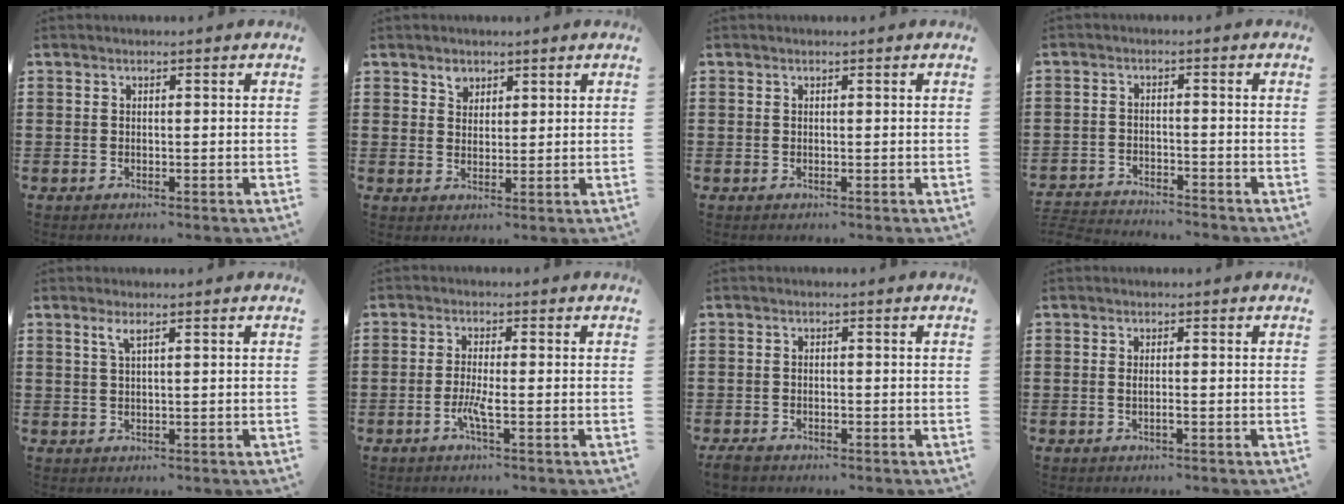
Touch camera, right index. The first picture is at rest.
{"total": 2.2, "force": [1.6, 1.5, 0.3], "torque": [-0.003, 0.002, 0.028]}
{"total": 0.0}
{"total": 3.4, "force": [-3.4, 0.0, -0.1], "torque": [-0.009, -0.004, -0.076]}
{"total": 1.7, "force": [0.9, 0.3, 1.5], "torque": [-0.031, 0.004, 0.014]}
{"total": 3.4, "force": [-1.4, 0.3, 3.1], "torque": [-0.066, -0.008, -0.029]}
{"total": 1.5, "force": [-1.3, 0.6, 0.5], "torque": [-0.020, -0.003, -0.028]}
{"total": 1.0, "force": [-0.4, 0.0, 0.9], "torque": [-0.017, -0.002, -0.007]}